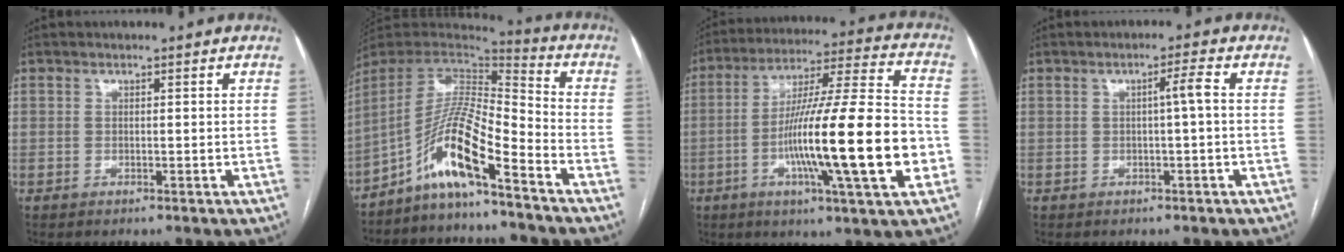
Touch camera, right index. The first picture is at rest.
{"total": 12.3, "force": [-7.8, 1.0, 9.4], "torque": [-0.177, 0.012, -0.146]}
{"total": 22.3, "force": [-5.4, 0.7, 21.6], "torque": [-0.345, -0.008, -0.091]}
{"total": 2.3, "force": [0.0, -0.3, 2.3], "torque": [-0.033, 0.004, 0.001]}